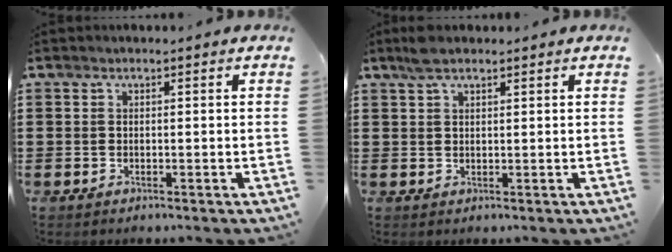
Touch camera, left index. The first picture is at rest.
{"total": 2.9, "force": [2.1, 0.9, 1.7], "torque": [-0.037, 0.004, 0.039]}